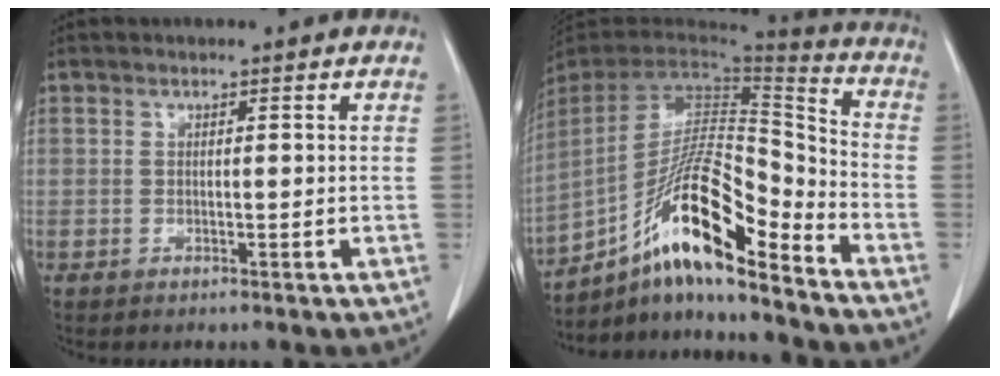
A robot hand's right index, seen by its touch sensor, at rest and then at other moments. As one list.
[{"total": 18.7, "force": [-12.4, 2.5, 13.8], "torque": [-0.262, 0.000, -0.220]}]